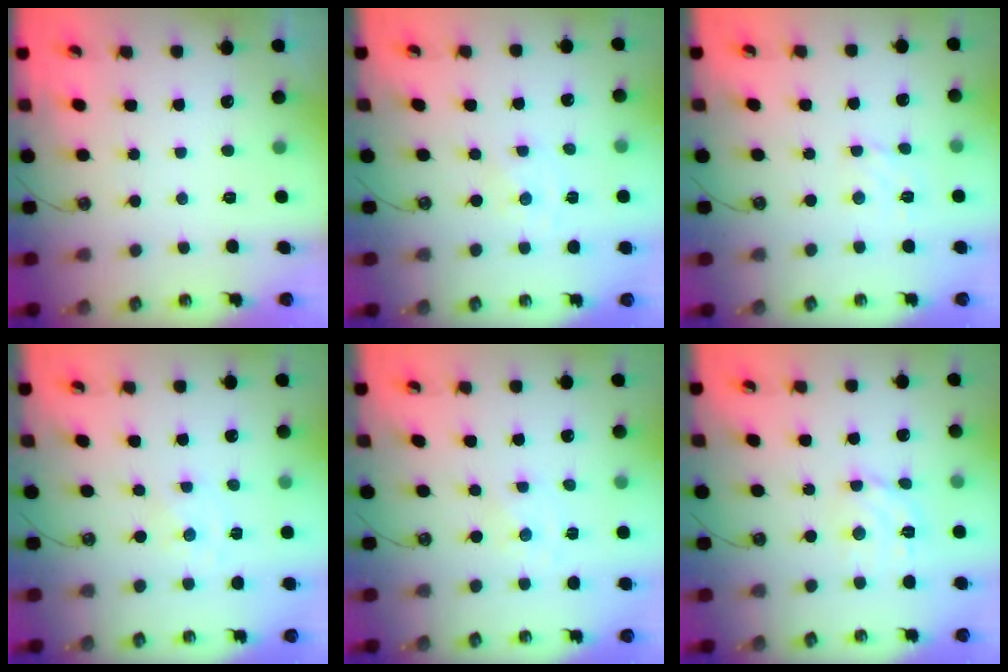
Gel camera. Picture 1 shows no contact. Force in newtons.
{"total": 0.0}
{"total": 2.4, "press": 2.4, "slide": 0.3}
{"total": 0.0}
{"total": 0.0}
{"total": 8.2, "press": 8.1, "slide": 1.0}